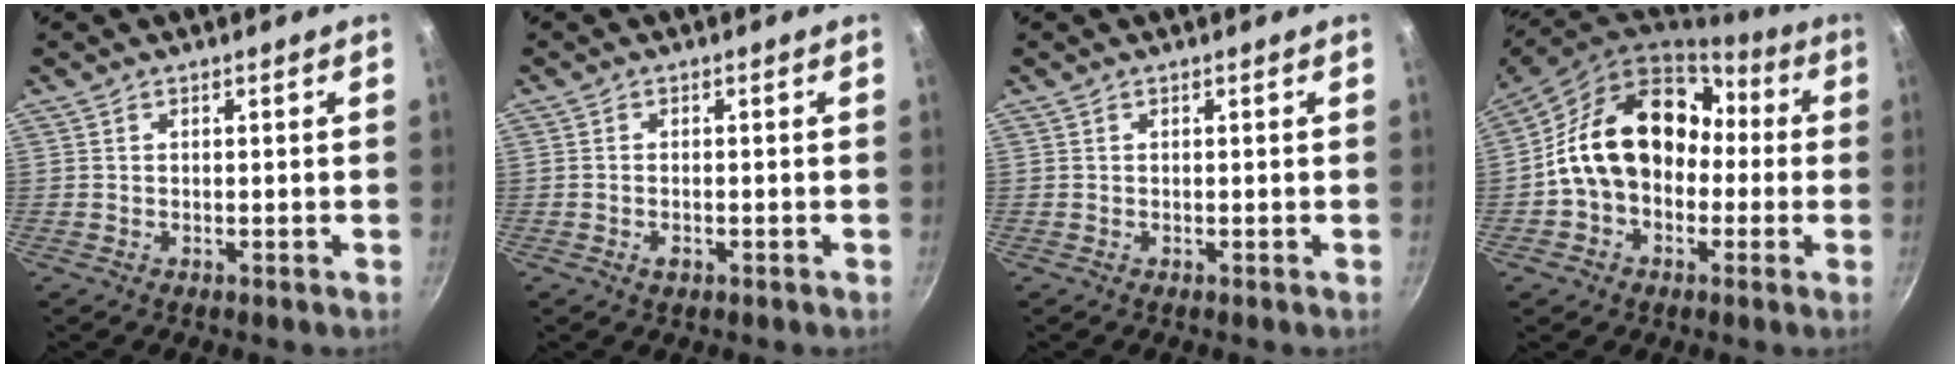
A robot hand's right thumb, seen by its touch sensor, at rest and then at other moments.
{"total": 1.4, "force": [-0.7, 0.8, 0.9], "torque": [-0.022, 0.002, -0.014]}
{"total": 0.0}
{"total": 19.4, "force": [0.1, 14.8, 12.5], "torque": [-0.180, 0.070, -0.001]}